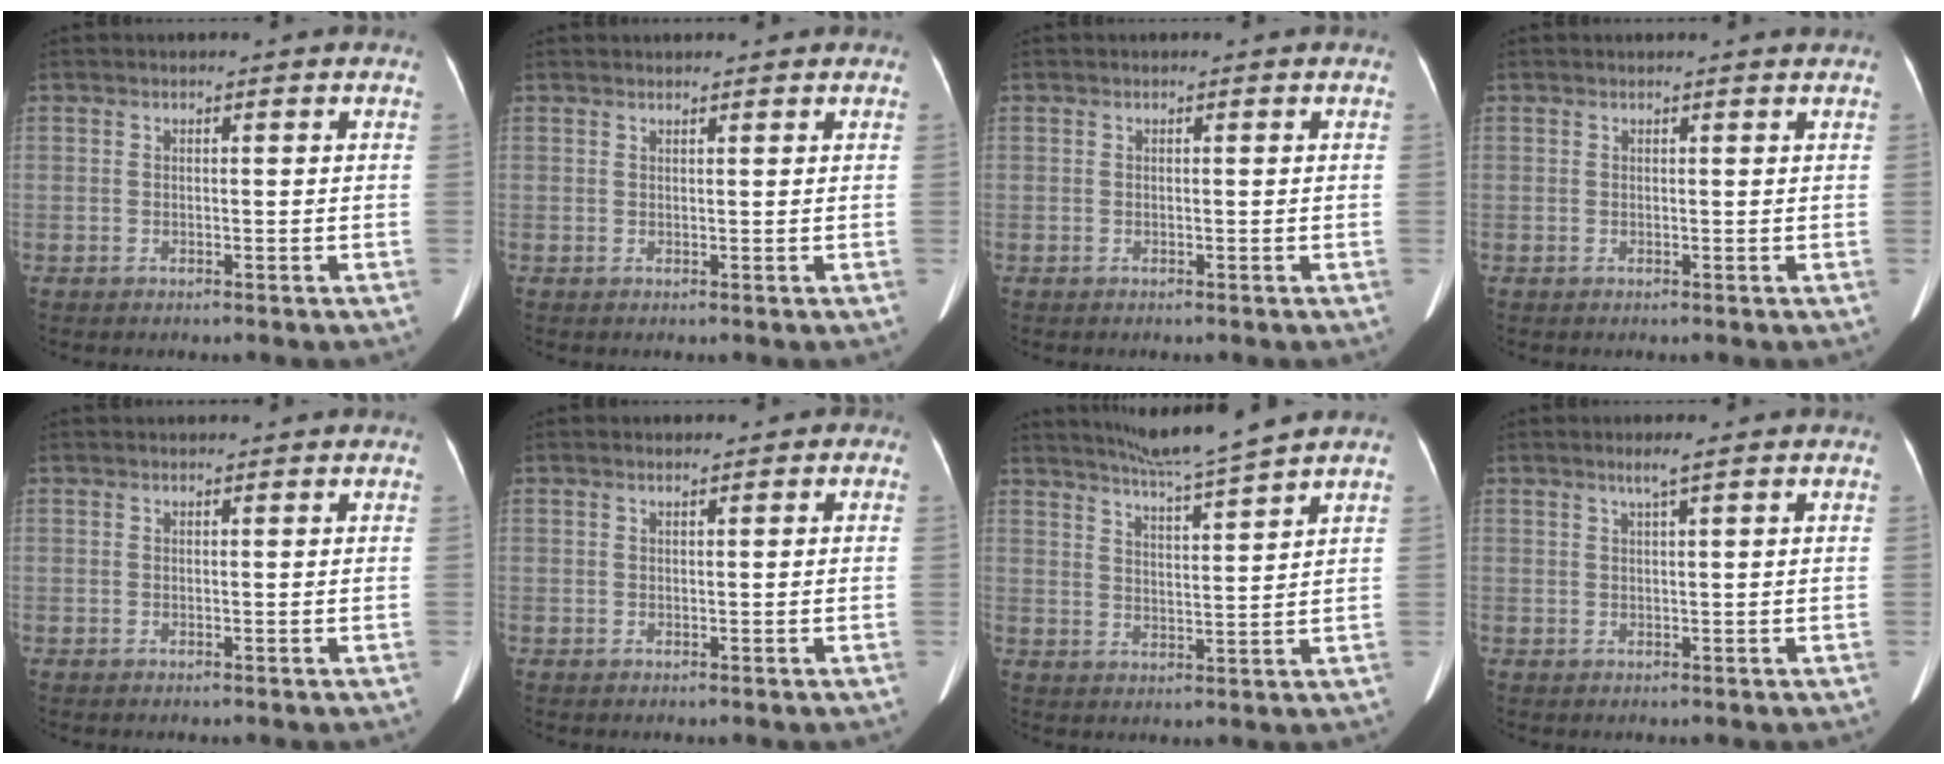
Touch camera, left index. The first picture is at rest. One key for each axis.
{"total": 2.0, "fx": 1.9, "fy": 0.2, "fz": 0.7, "tx": -0.010, "ty": 0.018, "tz": 0.026}
{"total": 0.0}
{"total": 1.6, "fx": 1.5, "fy": -0.2, "fz": 0.3, "tx": -0.009, "ty": 0.005, "tz": 0.017}
{"total": 2.5, "fx": 2.4, "fy": 0.2, "fz": 0.7, "tx": -0.007, "ty": 0.027, "tz": 0.032}
{"total": 0.8, "fx": 0.5, "fy": 0.4, "fz": 0.5, "tx": -0.007, "ty": 0.005, "tz": 0.006}
{"total": 8.5, "fx": 7.6, "fy": -2.0, "fz": 3.2, "tx": -0.062, "ty": -0.008, "tz": 0.131}
{"total": 1.9, "fx": 1.2, "fy": -0.3, "fz": 1.4, "tx": -0.030, "ty": 0.001, "tz": 0.025}